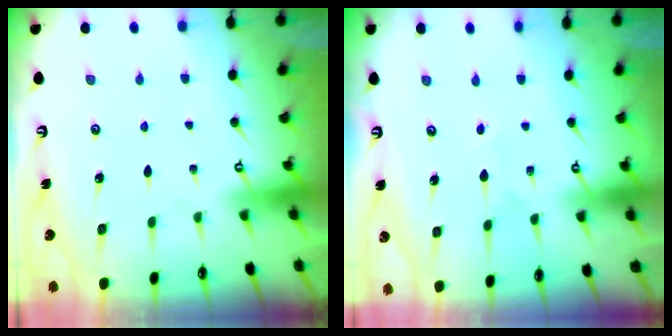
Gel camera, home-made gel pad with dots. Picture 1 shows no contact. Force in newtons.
{"total": 2.9, "press": 2.8, "slide": 0.4}